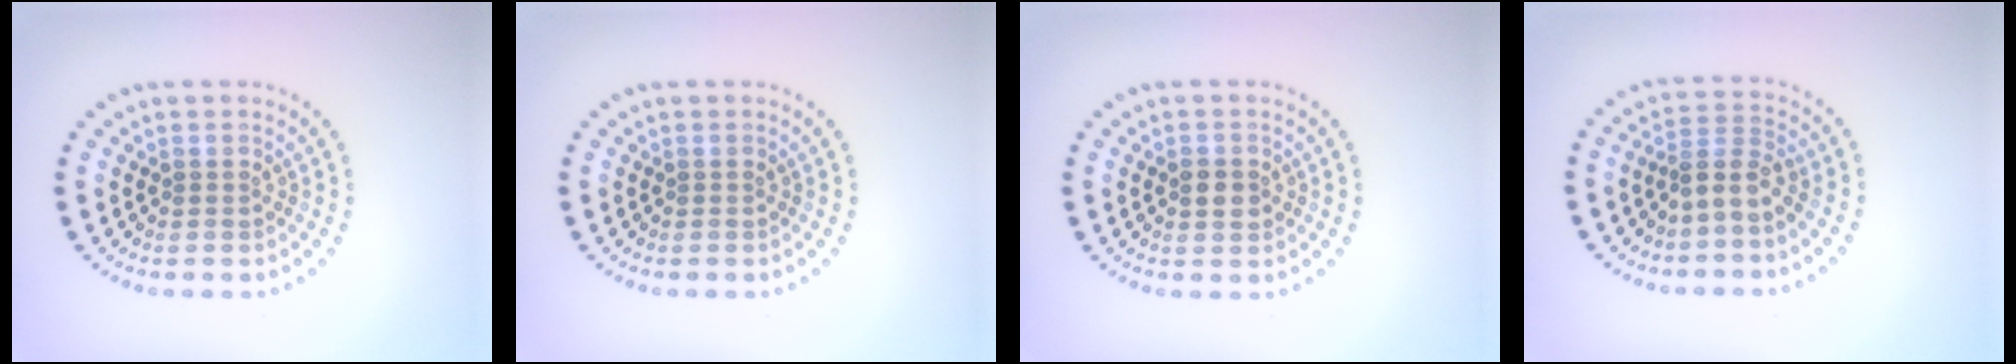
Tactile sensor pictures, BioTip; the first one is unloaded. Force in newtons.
{"total": 0.0}
{"total": 1.7, "press": 1.7, "slide": 0.2}
{"total": 2.7, "press": 2.1, "slide": 1.7}